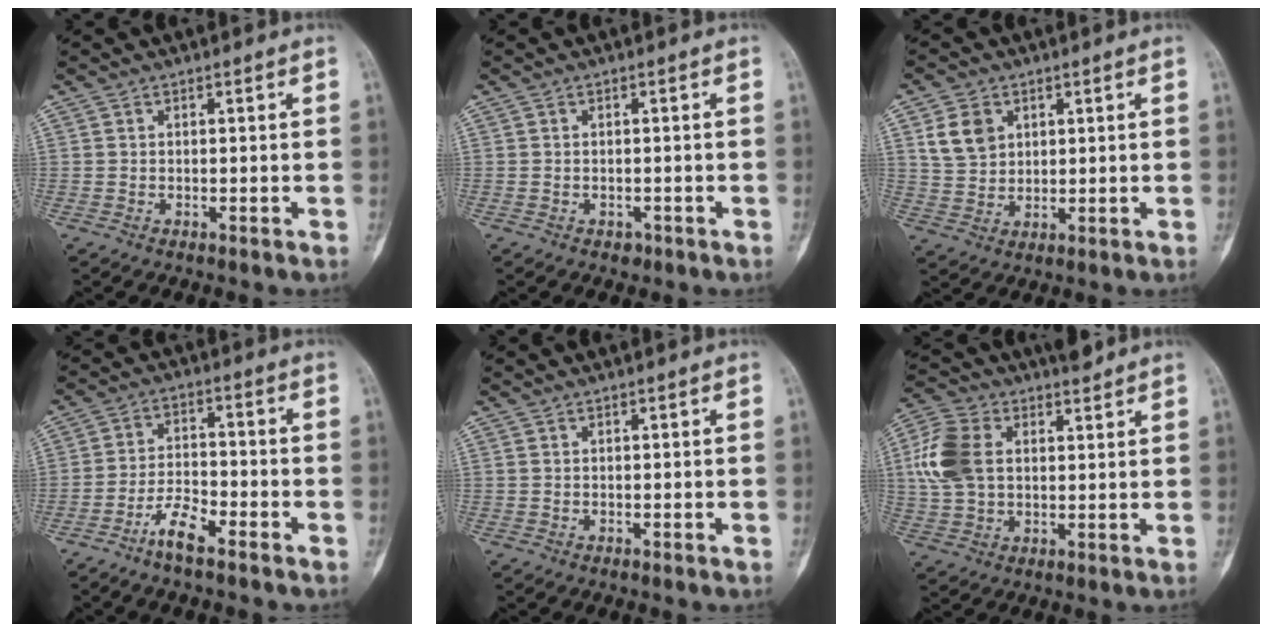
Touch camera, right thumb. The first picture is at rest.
{"total": 1.0, "force": [-0.5, 0.8, 0.3], "torque": [-0.003, 0.002, -0.006]}
{"total": 6.7, "force": [2.7, 5.1, 3.4], "torque": [-0.046, -0.009, 0.056]}
{"total": 6.1, "force": [-4.2, 1.6, 4.1], "torque": [-0.078, 0.025, -0.084]}
{"total": 0.6, "force": [0.5, 0.0, 0.2], "torque": [-0.007, 0.001, 0.012]}
{"total": 12.0, "force": [4.6, 7.3, 8.3], "torque": [-0.167, 0.007, 0.089]}